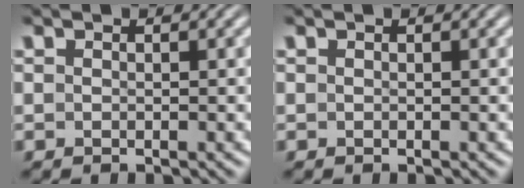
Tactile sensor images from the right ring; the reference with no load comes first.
{"total": 0.0}